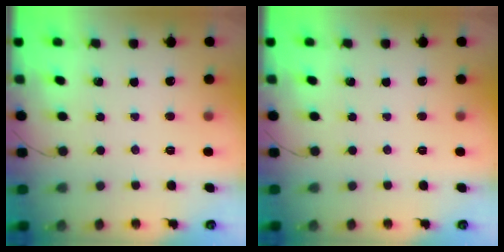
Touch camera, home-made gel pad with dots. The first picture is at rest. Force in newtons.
{"total": 0.0}